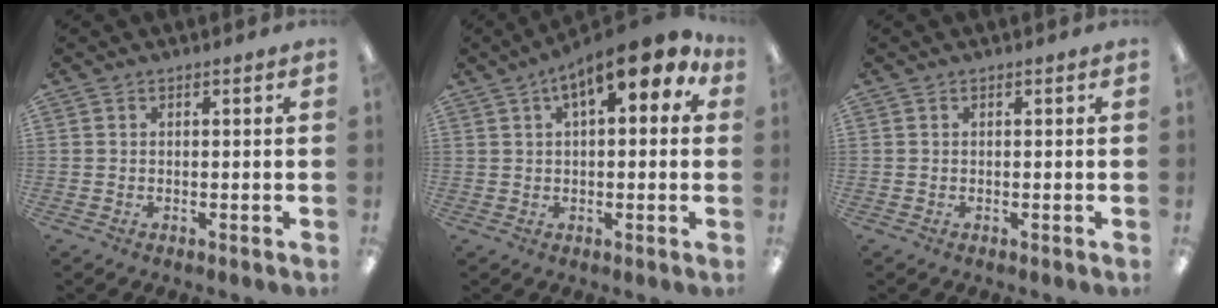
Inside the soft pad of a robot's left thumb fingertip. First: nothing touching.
{"total": 10.9, "force": [5.5, 4.2, 8.5], "torque": [-0.118, -0.016, 0.089]}
{"total": 0.0}